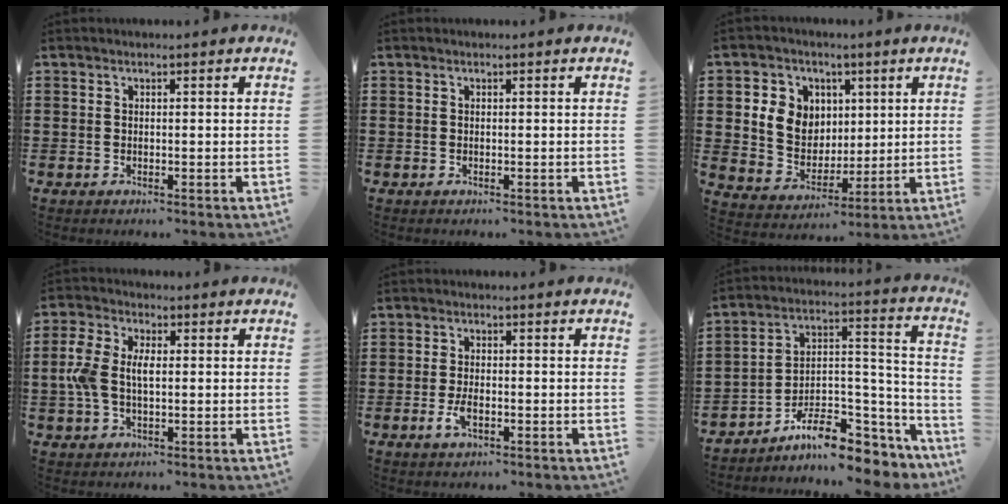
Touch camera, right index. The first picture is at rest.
{"total": 0.0}
{"total": 7.7, "force": [2.2, 7.1, 2.0], "torque": [-0.066, 0.014, 0.044]}
{"total": 6.0, "force": [0.0, 3.4, 4.9], "torque": [-0.125, 0.002, -0.011]}
{"total": 2.8, "force": [-1.0, 1.1, 2.4], "torque": [-0.057, -0.006, -0.022]}
{"total": 9.6, "force": [-7.6, 3.8, 4.4], "torque": [-0.072, 0.019, -0.140]}